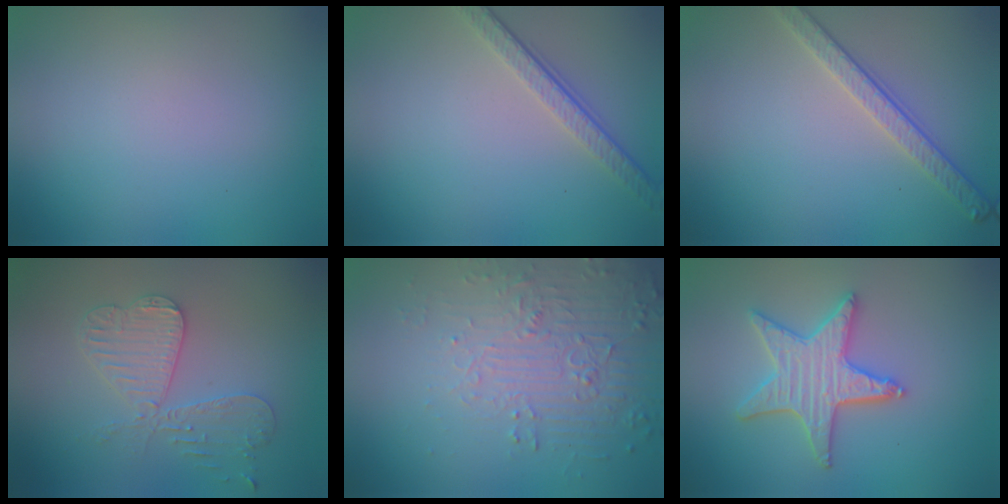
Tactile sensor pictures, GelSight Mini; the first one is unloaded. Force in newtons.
{"total": 3.5, "press": 2.4, "slide": 2.5}
{"total": 2.8, "press": 2.7, "slide": 0.8}
{"total": 4.0, "press": 3.7, "slide": 1.5}
{"total": 4.9, "press": 3.6, "slide": 3.4}
{"total": 3.8, "press": 3.7, "slide": 0.7}